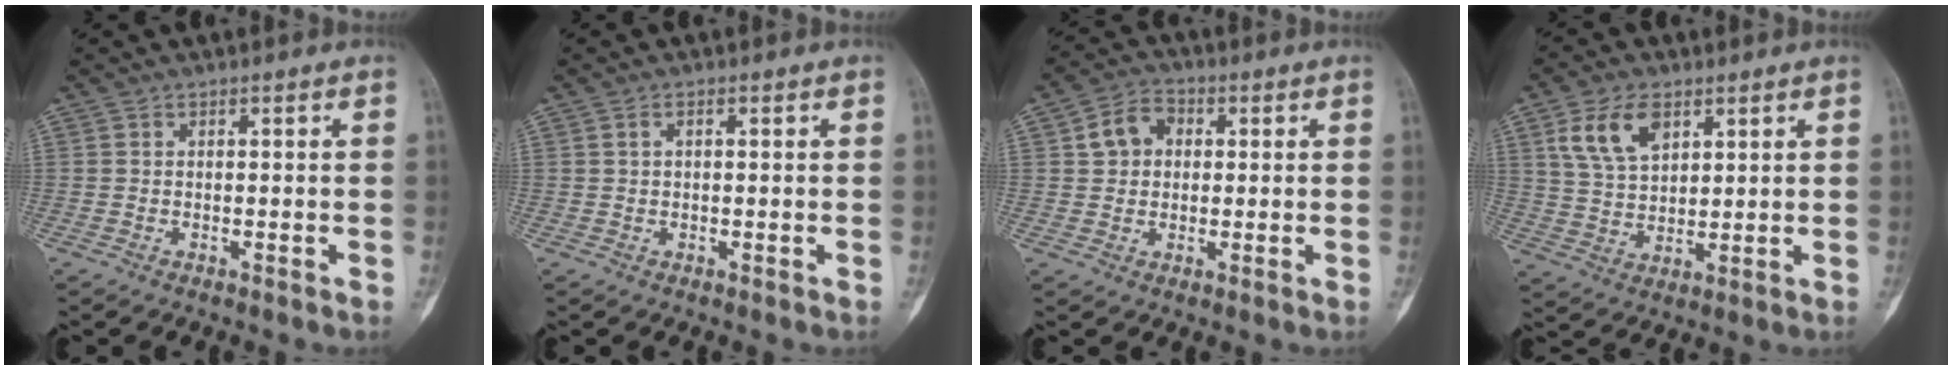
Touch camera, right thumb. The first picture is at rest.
{"total": 0.9, "force": [0.3, 0.4, 0.8], "torque": [-0.017, 0.004, 0.004]}
{"total": 6.3, "force": [1.2, 5.1, 3.5], "torque": [-0.045, 0.011, 0.013]}
{"total": 9.4, "force": [4.4, 5.6, 6.2], "torque": [-0.104, -0.013, 0.089]}